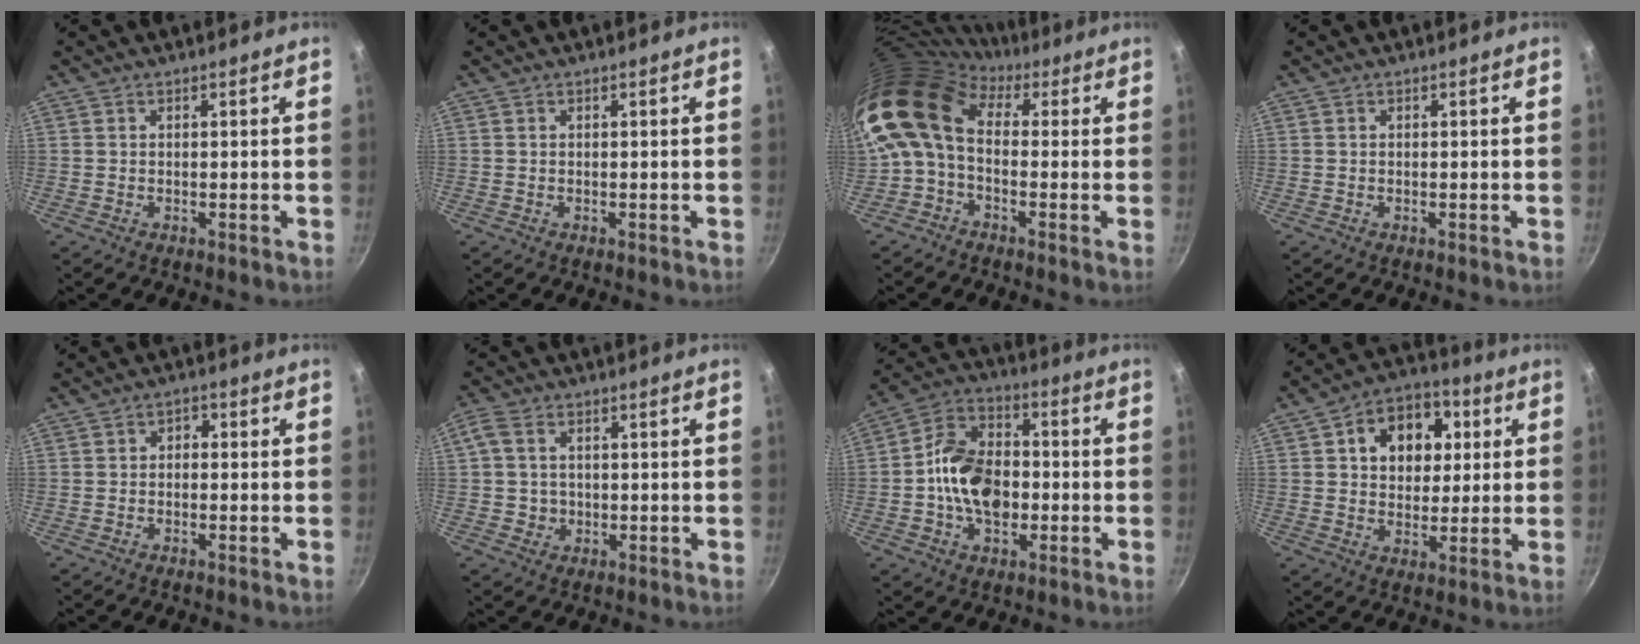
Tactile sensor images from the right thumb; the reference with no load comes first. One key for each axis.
{"total": 0.0}
{"total": 14.7, "fx": 0.8, "fy": 10.1, "fz": 10.6, "tx": -0.212, "ty": 0.028, "tz": -0.011}
{"total": 0.0}
{"total": 1.8, "fx": -0.5, "fy": 1.4, "fz": 1.0, "tx": -0.013, "ty": 0.008, "tz": -0.012}
{"total": 5.1, "fx": 0.4, "fy": 4.3, "fz": 2.7, "tx": -0.048, "ty": -0.001, "tz": 0.000}
{"total": 14.1, "fx": -1.9, "fy": 9.7, "fz": 10.1, "tx": -0.145, "ty": 0.030, "tz": -0.048}
{"total": 13.4, "fx": 3.6, "fy": 10.1, "fz": 8.1, "tx": -0.083, "ty": 0.007, "tz": 0.046}